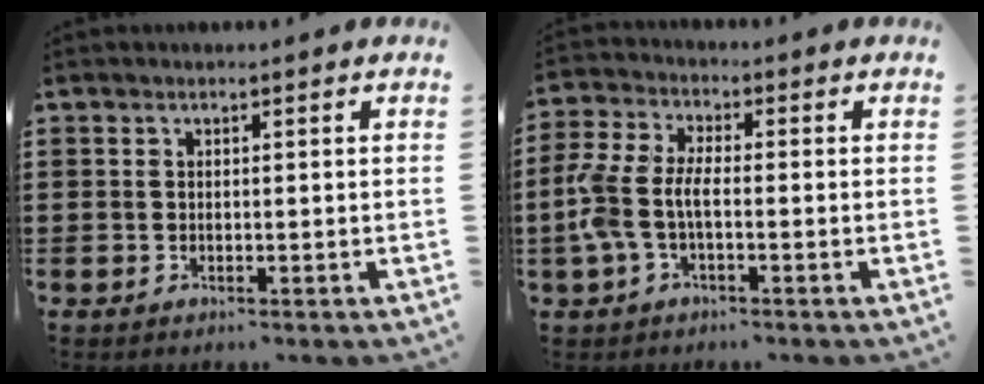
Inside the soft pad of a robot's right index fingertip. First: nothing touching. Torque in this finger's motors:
{"motor_torque": [1.03, -0.45, 0.46, 0.21]}